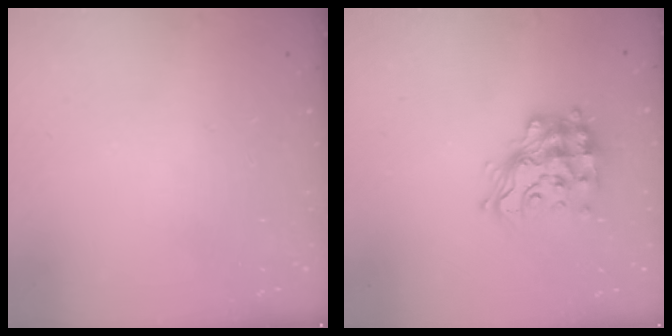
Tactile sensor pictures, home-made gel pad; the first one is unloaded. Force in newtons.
{"total": 15.7, "press": 15.6, "slide": 0.7}